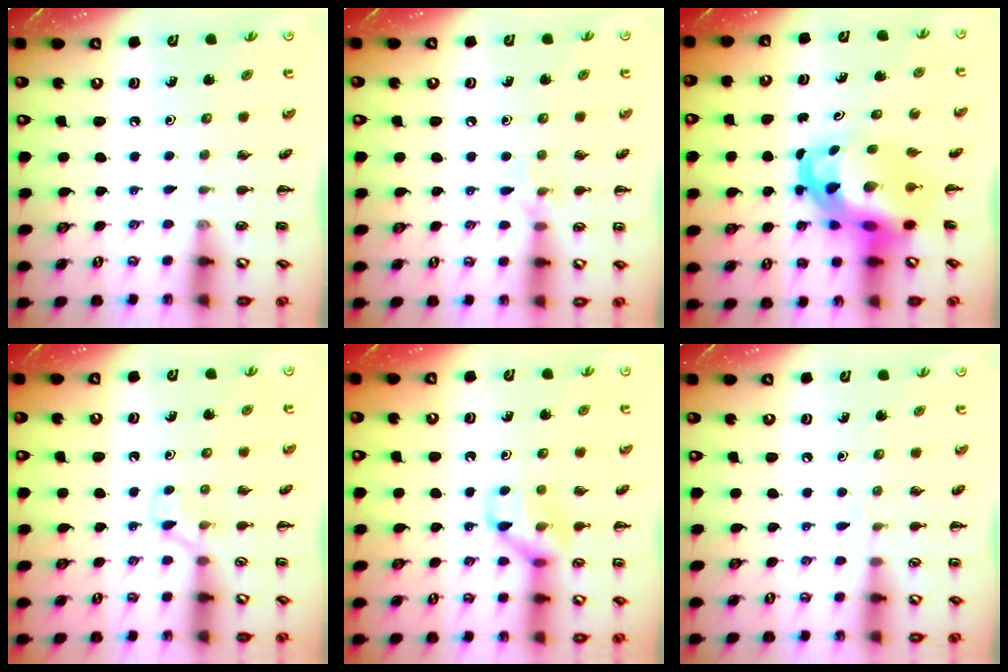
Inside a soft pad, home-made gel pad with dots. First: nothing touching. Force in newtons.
{"total": 5.5, "press": 5.2, "slide": 1.5}
{"total": 8.9, "press": 8.6, "slide": 2.4}
{"total": 3.4, "press": 3.1, "slide": 1.3}
{"total": 10.9, "press": 10.8, "slide": 1.2}
{"total": 3.1, "press": 2.9, "slide": 1.1}